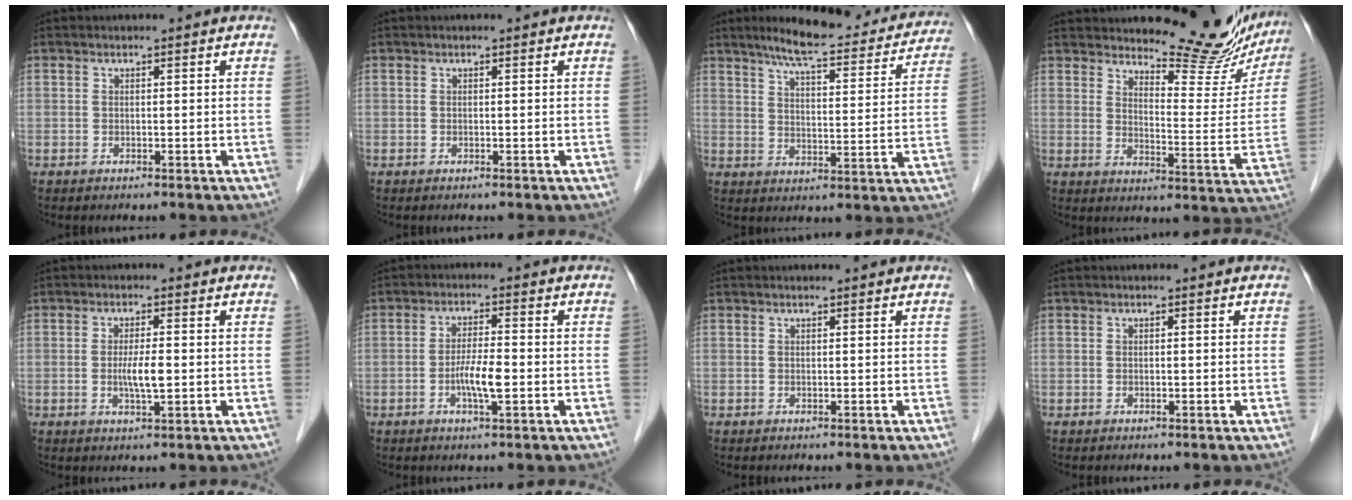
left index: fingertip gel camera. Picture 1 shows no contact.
{"total": 0.0}
{"total": 19.4, "force": [16.8, 3.7, 9.0], "torque": [-0.117, 0.004, 0.216]}
{"total": 17.1, "force": [15.4, 3.7, 6.4], "torque": [-0.071, -0.054, 0.182]}
{"total": 3.6, "force": [-0.4, 0.5, 3.6], "torque": [-0.071, -0.005, -0.007]}
{"total": 4.6, "force": [-1.4, 0.6, 4.3], "torque": [-0.085, -0.002, -0.026]}
{"total": 0.8, "force": [0.7, 0.0, 0.3], "torque": [-0.009, 0.008, 0.011]}
{"total": 0.0}